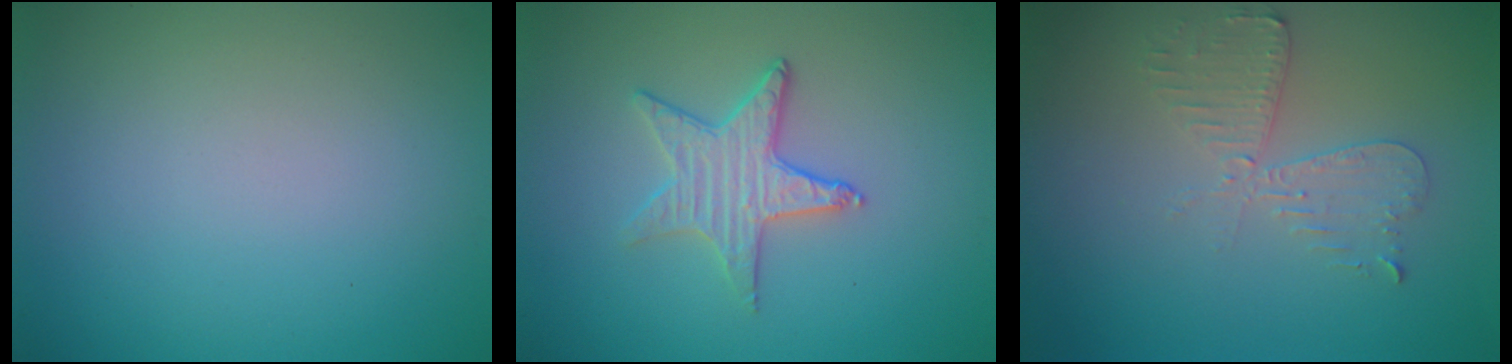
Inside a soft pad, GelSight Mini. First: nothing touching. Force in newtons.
{"total": 2.8, "press": 2.7, "slide": 0.7}
{"total": 2.6, "press": 2.5, "slide": 0.5}